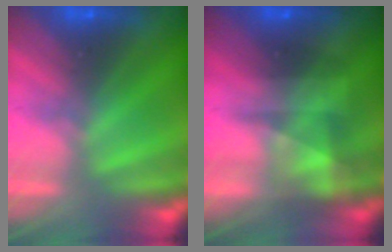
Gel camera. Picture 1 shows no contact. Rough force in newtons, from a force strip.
{"total": 4.7}